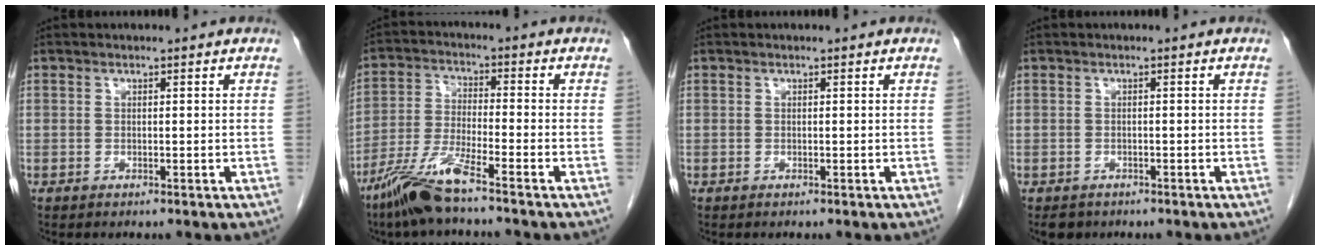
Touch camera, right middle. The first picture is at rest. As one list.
[{"total": 8.3, "force": [-6.2, 0.0, 5.5], "torque": [-0.120, -0.023, -0.127]}, {"total": 0.0}, {"total": 2.0, "force": [-1.5, 1.2, 0.4], "torque": [-0.013, -0.001, -0.019]}]